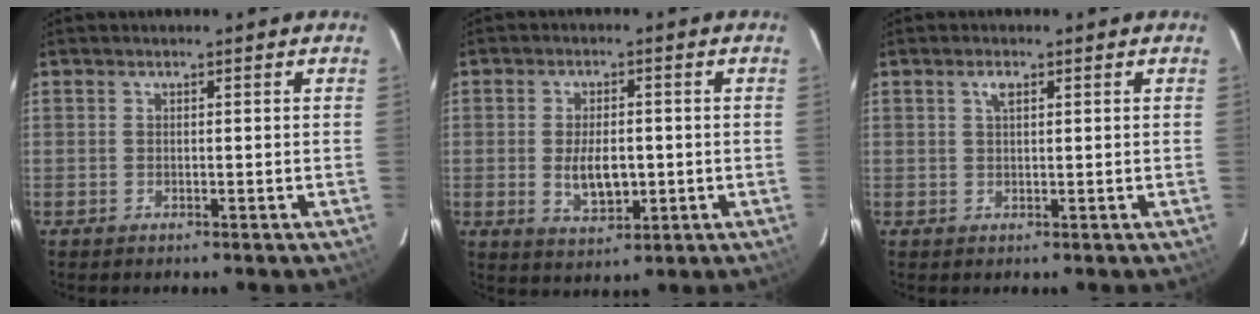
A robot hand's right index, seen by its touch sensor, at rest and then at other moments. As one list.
[{"total": 6.9, "force": [-0.8, 3.7, 5.8], "torque": [-0.110, -0.008, -0.006]}, {"total": 1.8, "force": [0.8, 0.7, 1.4], "torque": [-0.027, 0.005, 0.015]}]